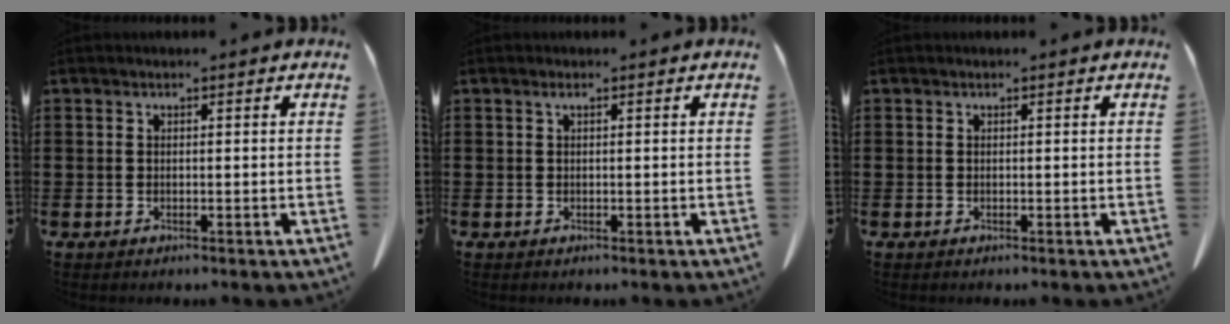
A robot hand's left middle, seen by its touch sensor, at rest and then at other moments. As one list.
[{"total": 0.5, "force": [0.2, 0.1, 0.5], "torque": [-0.011, 0.001, 0.004]}, {"total": 0.0}]